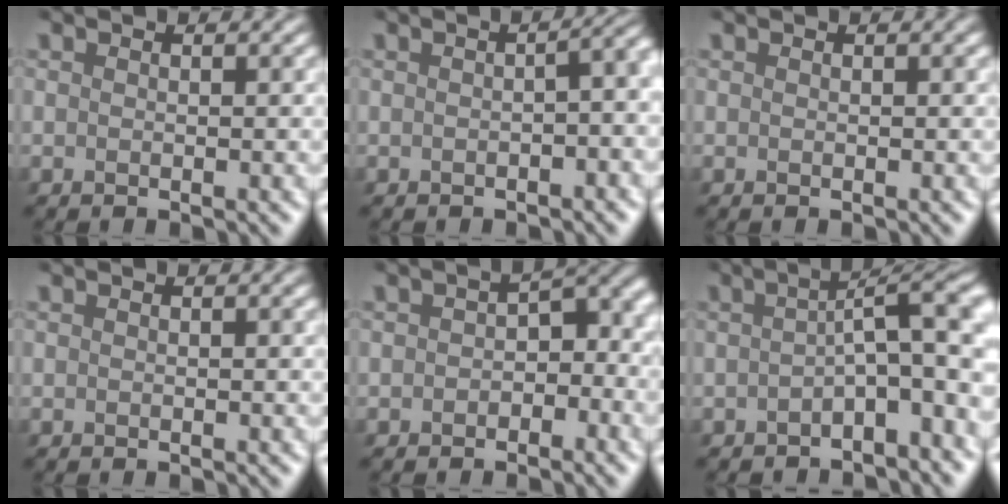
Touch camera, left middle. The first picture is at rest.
{"total": 4.5, "force": [-1.5, 2.0, 3.7], "torque": [-0.019, 0.003, -0.020]}
{"total": 0.0}
{"total": 0.0}
{"total": 3.2, "force": [-1.4, 2.0, 2.1], "torque": [-0.014, 0.011, -0.032]}
{"total": 5.8, "force": [-1.8, 1.5, 5.3], "torque": [-0.065, 0.021, -0.040]}